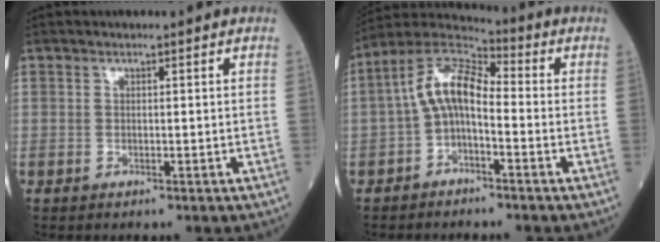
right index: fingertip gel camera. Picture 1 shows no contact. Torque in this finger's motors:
{"motor_torque": [1.60, -0.17, 0.74, 0.21]}